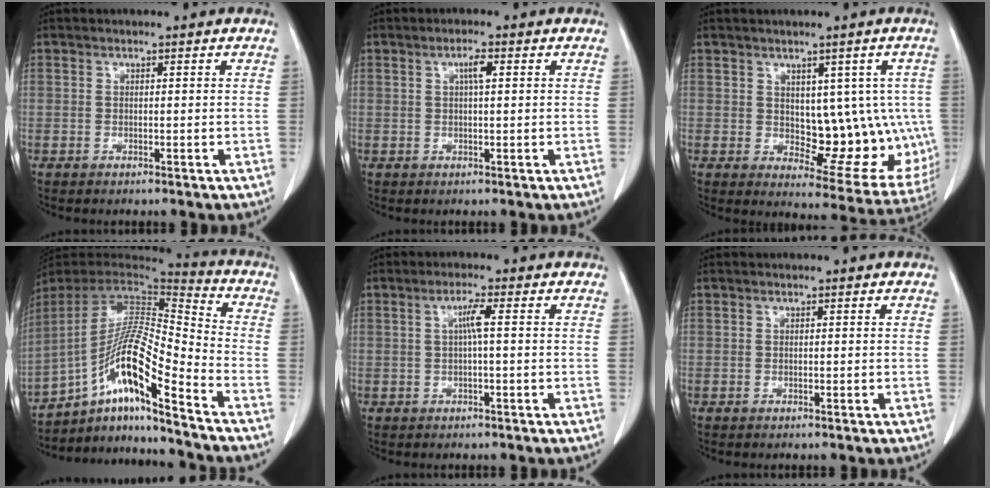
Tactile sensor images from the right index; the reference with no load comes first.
{"total": 2.1, "force": [0.6, 0.3, 2.0], "torque": [-0.038, 0.003, 0.011]}
{"total": 12.7, "force": [0.7, 6.9, 10.6], "torque": [-0.108, 0.005, 0.029]}
{"total": 16.4, "force": [-10.2, 0.4, 12.8], "torque": [-0.247, 0.007, -0.182]}
{"total": 2.5, "force": [0.3, -0.1, 2.5], "torque": [-0.049, 0.004, 0.005]}
{"total": 0.0}